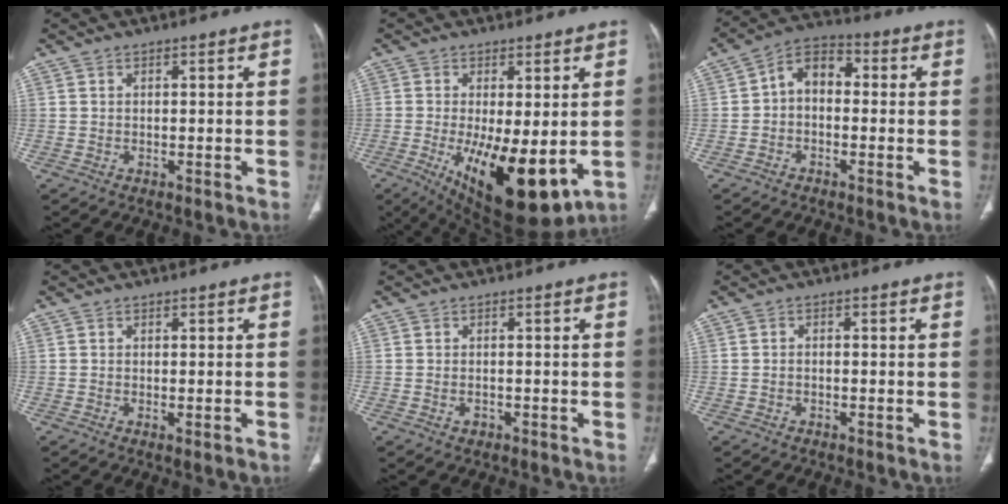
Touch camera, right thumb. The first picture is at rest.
{"total": 16.9, "force": [-3.6, 6.6, 15.2], "torque": [-0.231, -0.031, -0.033]}
{"total": 7.4, "force": [-0.3, 5.1, 5.3], "torque": [-0.067, 0.030, -0.022]}
{"total": 1.5, "force": [-0.6, 0.5, 1.3], "torque": [-0.021, -0.003, -0.005]}
{"total": 1.3, "force": [-0.6, 1.0, 0.7], "torque": [-0.011, 0.007, -0.005]}
{"total": 0.9, "force": [-0.4, 0.6, 0.5], "torque": [-0.007, 0.004, -0.008]}